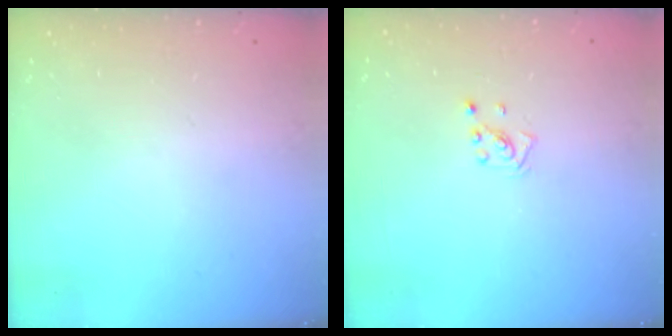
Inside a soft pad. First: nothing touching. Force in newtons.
{"total": 2.2, "press": 2.2, "slide": 0.6}